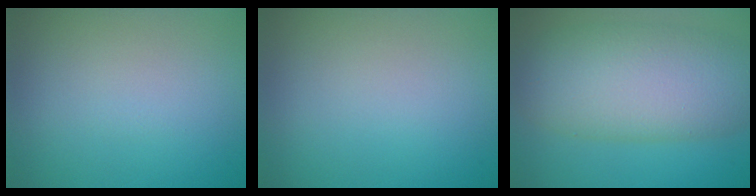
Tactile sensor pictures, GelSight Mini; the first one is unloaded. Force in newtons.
{"total": 0.0}
{"total": 9.6, "press": 9.6, "slide": 0.7}